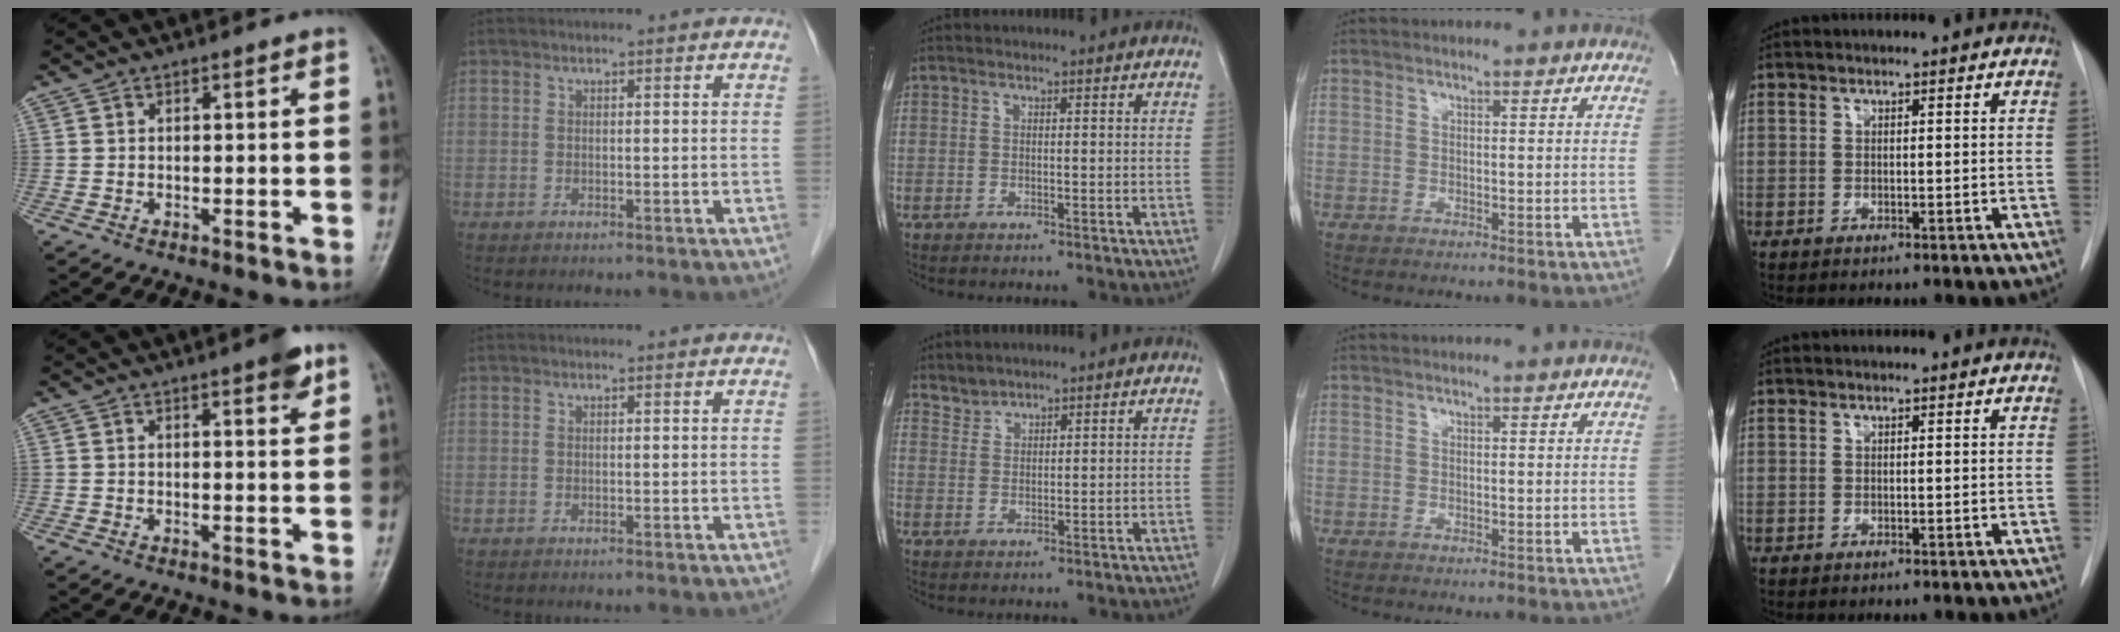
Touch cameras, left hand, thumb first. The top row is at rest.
{"thumb": {"total": 4.0, "force": [2.4, 0.9, 3.1], "torque": [-0.034, -0.012, 0.029]}, "middle": {"total": 2.1, "force": [2.0, 0.5, -0.4], "torque": [0.009, 0.005, 0.039]}}